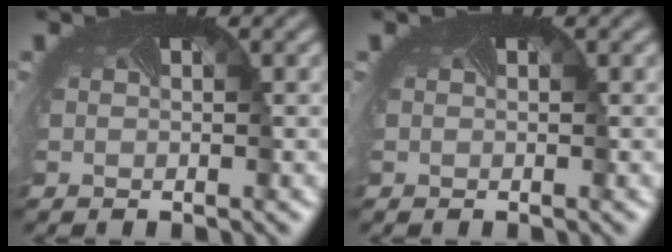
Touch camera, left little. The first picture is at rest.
{"total": 0.0}